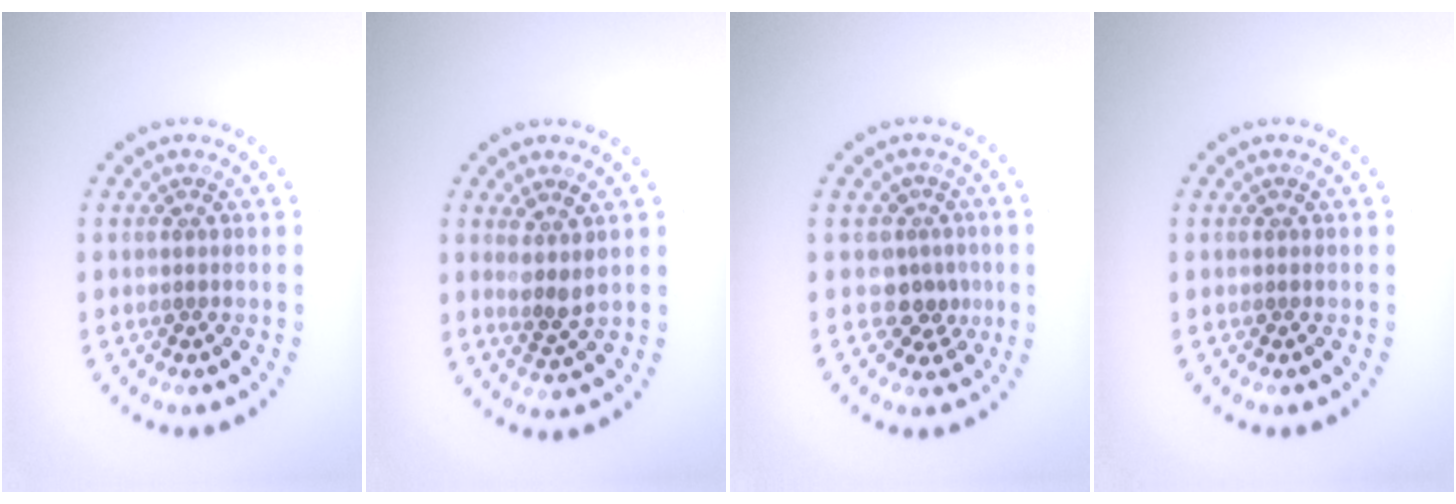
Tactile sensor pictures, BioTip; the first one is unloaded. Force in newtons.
{"total": 2.0, "press": 1.6, "slide": 1.2}
{"total": 2.7, "press": 2.0, "slide": 1.8}
{"total": 0.0}